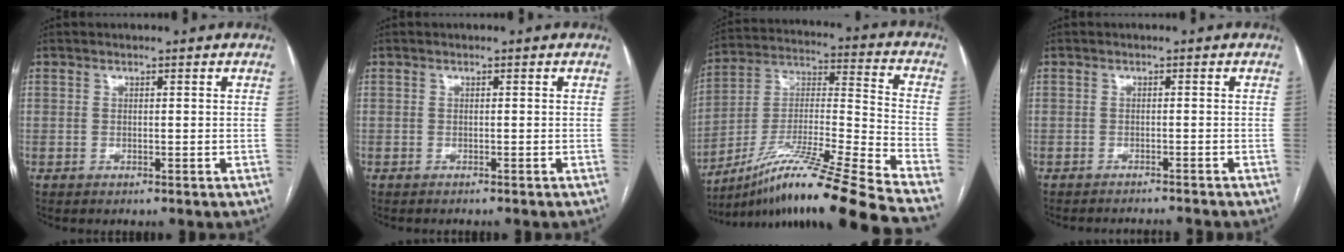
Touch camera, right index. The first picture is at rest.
{"total": 1.2, "force": [-1.1, -0.1, 0.4], "torque": [-0.006, 0.001, -0.014]}
{"total": 24.8, "force": [-19.8, -2.2, 14.7], "torque": [-0.227, -0.010, -0.348]}
{"total": 4.4, "force": [-4.3, -0.9, 0.3], "torque": [0.000, 0.002, -0.058]}